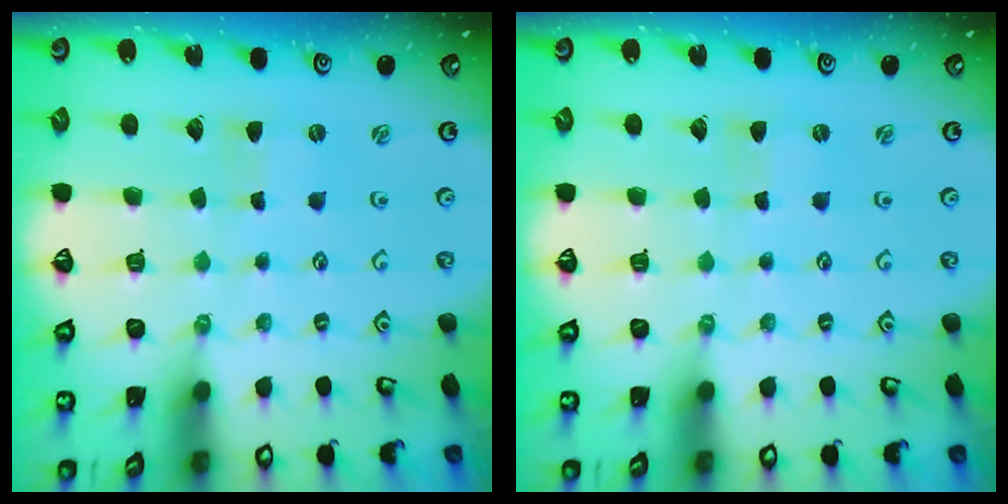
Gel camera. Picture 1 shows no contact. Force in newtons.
{"total": 0.0}